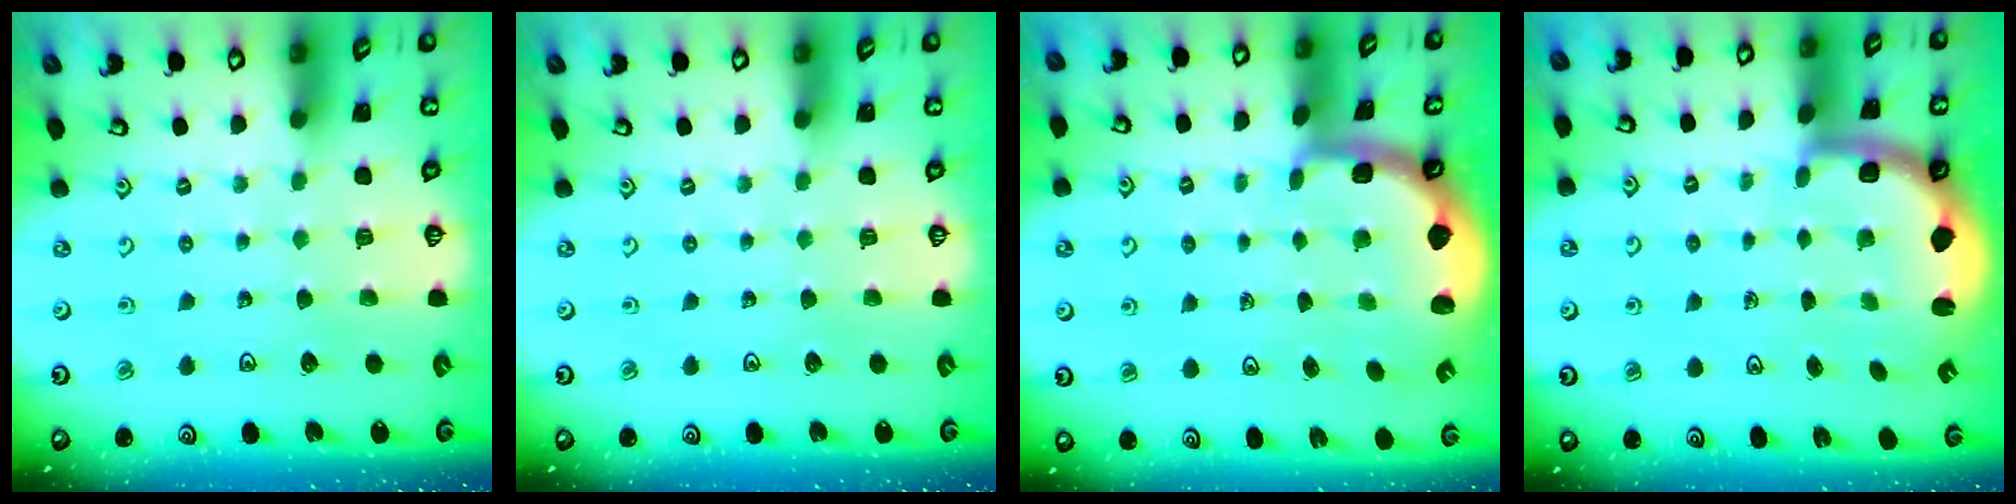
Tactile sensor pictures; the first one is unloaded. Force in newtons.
{"total": 0.0}
{"total": 2.4, "press": 2.1, "slide": 1.2}
{"total": 3.3, "press": 2.9, "slide": 1.7}